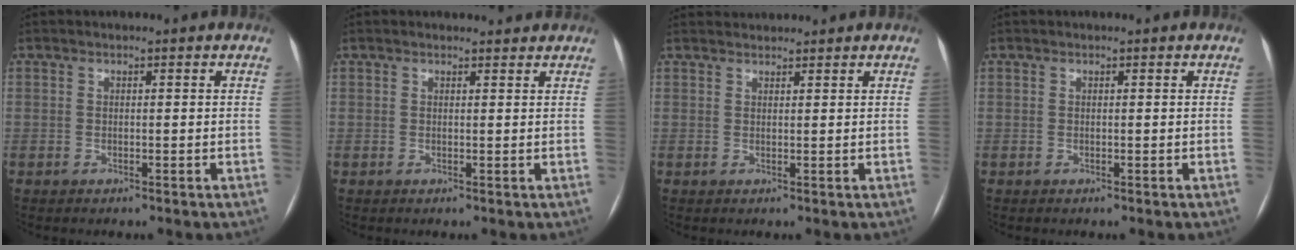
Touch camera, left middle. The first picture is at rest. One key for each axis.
{"total": 2.3, "fx": 2.2, "fy": 0.6, "fz": 0.1, "tx": -0.005, "ty": 0.008, "tz": 0.022}
{"total": 2.8, "fx": 2.8, "fy": 0.4, "fz": 0.1, "tx": -0.004, "ty": 0.030, "tz": 0.048}
{"total": 0.0}